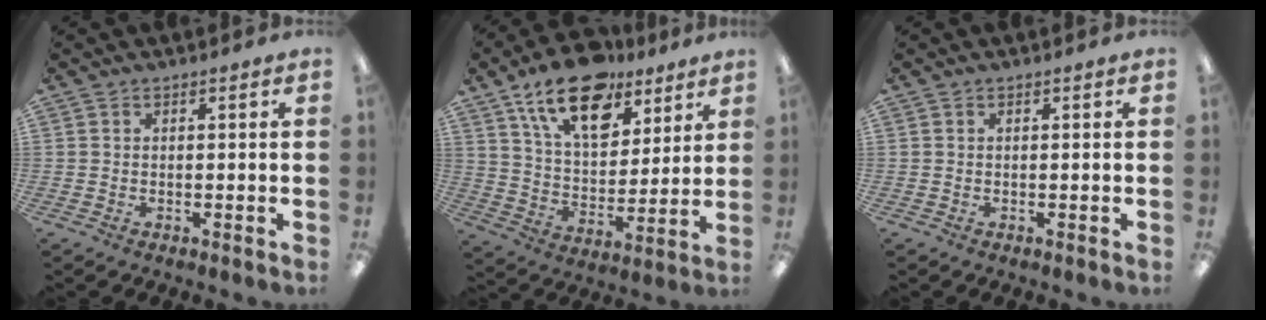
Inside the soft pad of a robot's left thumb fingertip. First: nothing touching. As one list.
[{"total": 18.7, "force": [12.2, 10.0, 10.1], "torque": [-0.155, -0.064, 0.213]}, {"total": 0.0}]